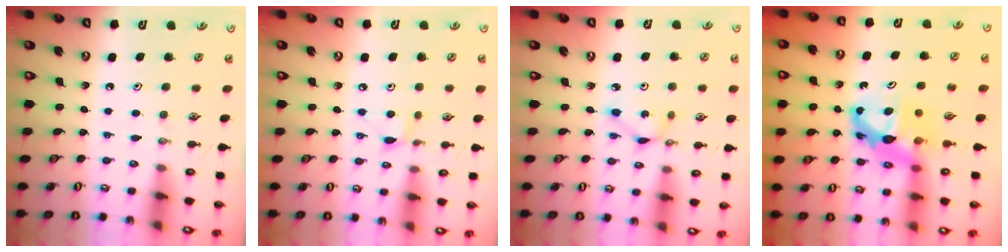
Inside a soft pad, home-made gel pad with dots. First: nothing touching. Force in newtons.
{"total": 5.2, "press": 5.1, "slide": 0.6}
{"total": 2.3, "press": 2.3, "slide": 0.1}
{"total": 8.1, "press": 8.1, "slide": 0.5}